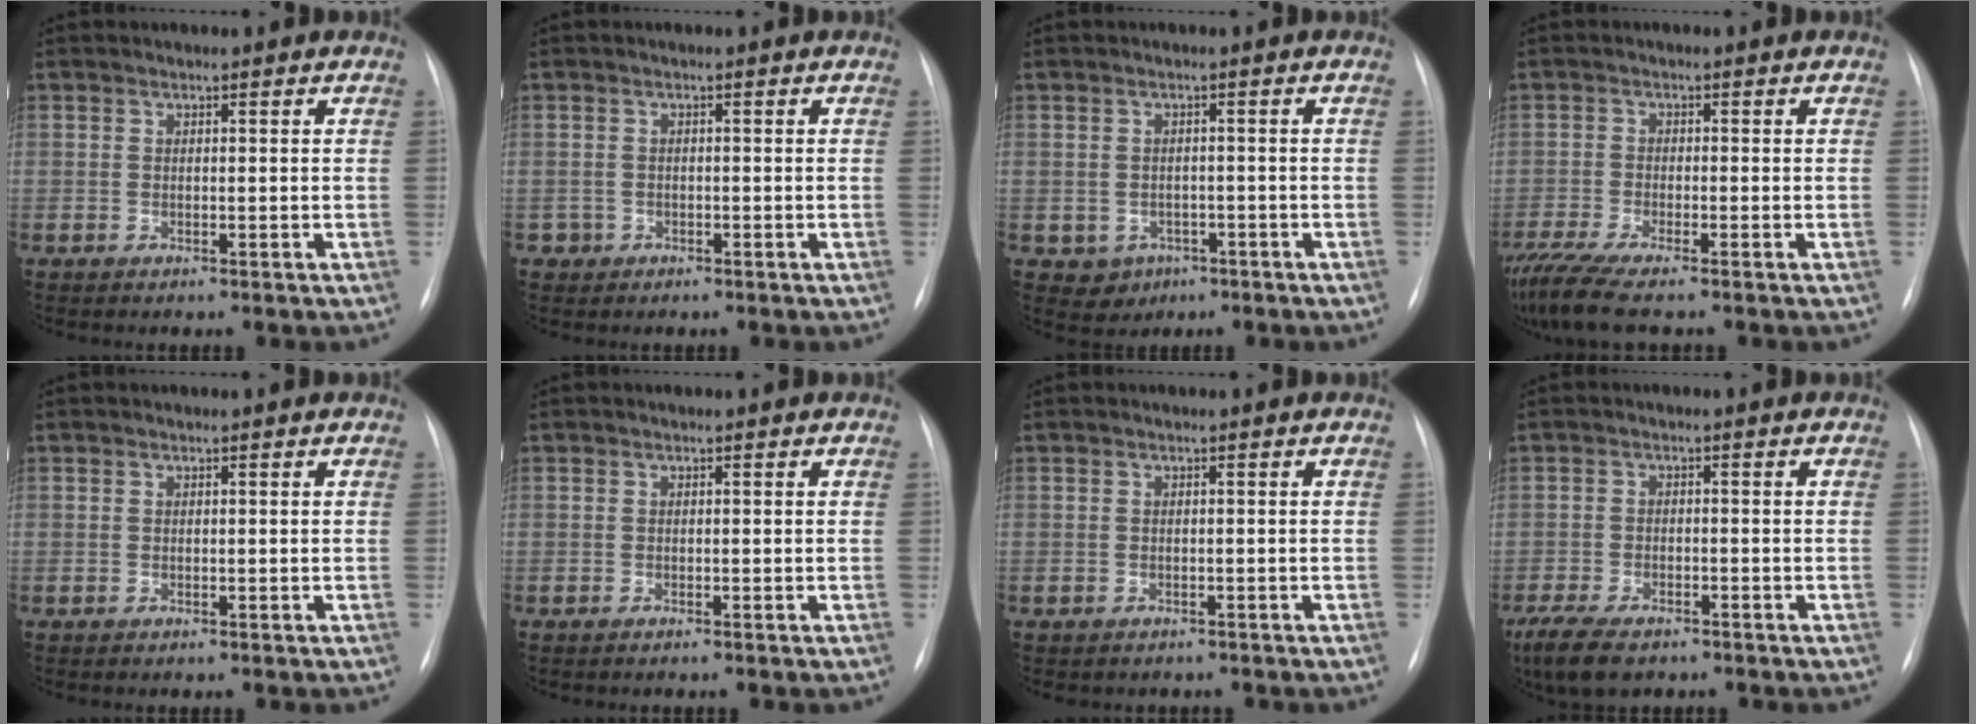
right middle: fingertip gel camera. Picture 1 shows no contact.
{"total": 1.2, "force": [-0.6, 1.0, -0.2], "torque": [-0.001, 0.004, -0.011]}
{"total": 3.4, "force": [-1.5, 3.0, 0.7], "torque": [-0.012, 0.005, -0.010]}
{"total": 7.5, "force": [-6.1, 0.0, 4.3], "torque": [-0.089, -0.024, -0.107]}
{"total": 0.0}
{"total": 0.0}
{"total": 1.4, "force": [-1.3, 0.7, 0.2], "torque": [-0.014, -0.002, -0.014]}
{"total": 8.5, "force": [-6.2, 3.3, 4.7], "torque": [-0.093, -0.016, -0.099]}